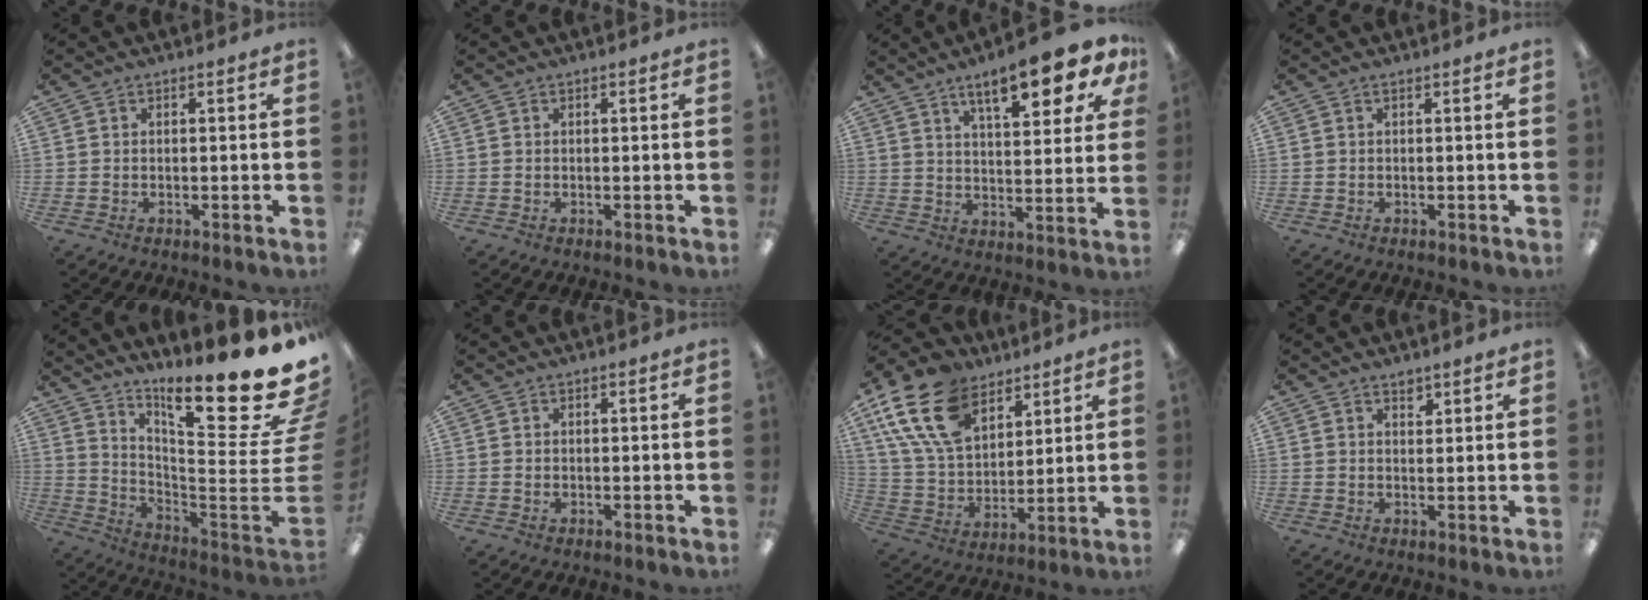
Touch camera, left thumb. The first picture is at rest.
{"total": 0.0}
{"total": 14.0, "force": [8.9, 4.5, 9.9], "torque": [-0.146, -0.040, 0.143]}
{"total": 0.0}
{"total": 22.3, "force": [16.8, 2.7, 14.4], "torque": [-0.205, -0.137, 0.262]}
{"total": 0.6, "force": [0.0, 0.5, 0.1], "torque": [-0.003, 0.004, -0.001]}
{"total": 19.6, "force": [11.0, 12.4, 10.5], "torque": [-0.225, -0.034, 0.206]}
{"total": 1.9, "force": [1.6, 0.9, 0.5], "torque": [0.005, -0.008, 0.027]}